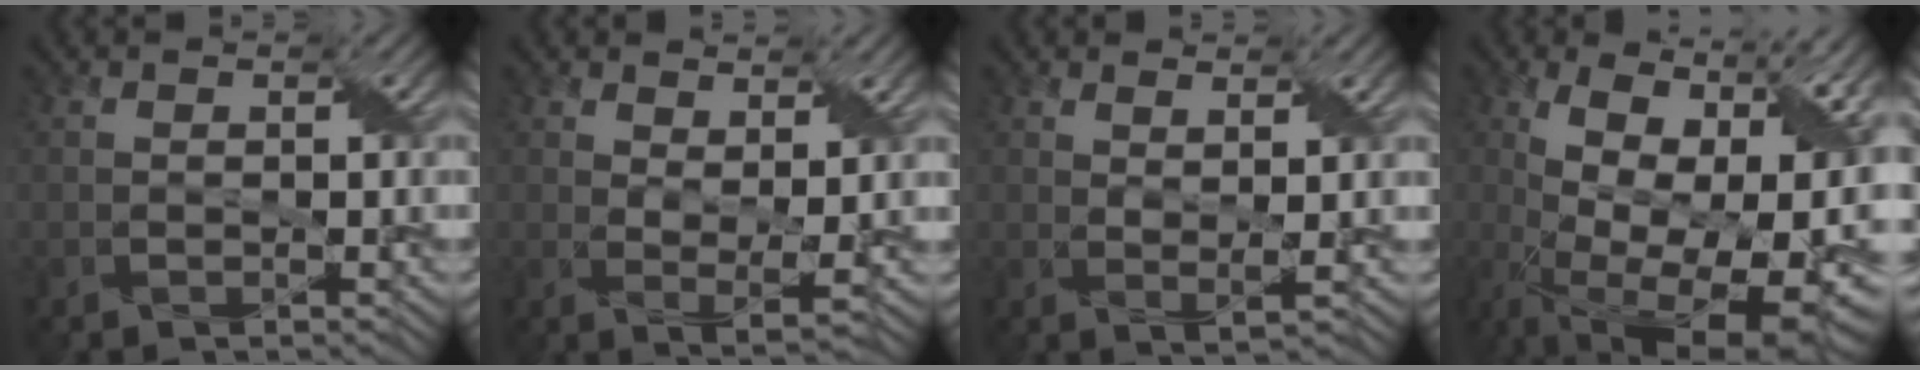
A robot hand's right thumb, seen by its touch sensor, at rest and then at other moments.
{"total": 3.7, "force": [2.3, 0.9, 2.8], "torque": [-0.063, -0.006, 0.046]}
{"total": 2.6, "force": [1.6, 0.3, 2.1], "torque": [-0.047, -0.004, 0.031]}
{"total": 20.4, "force": [-3.0, 10.1, 17.5], "torque": [-0.254, -0.002, -0.031]}